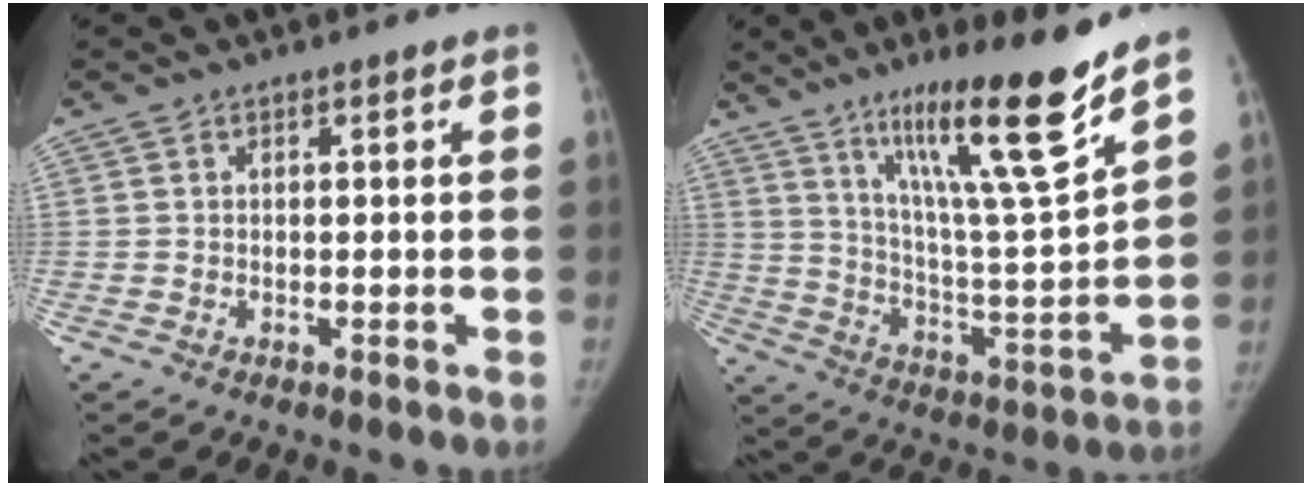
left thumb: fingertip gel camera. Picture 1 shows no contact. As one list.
[{"total": 20.3, "force": [13.7, 1.2, 14.9], "torque": [-0.216, -0.082, 0.234]}]